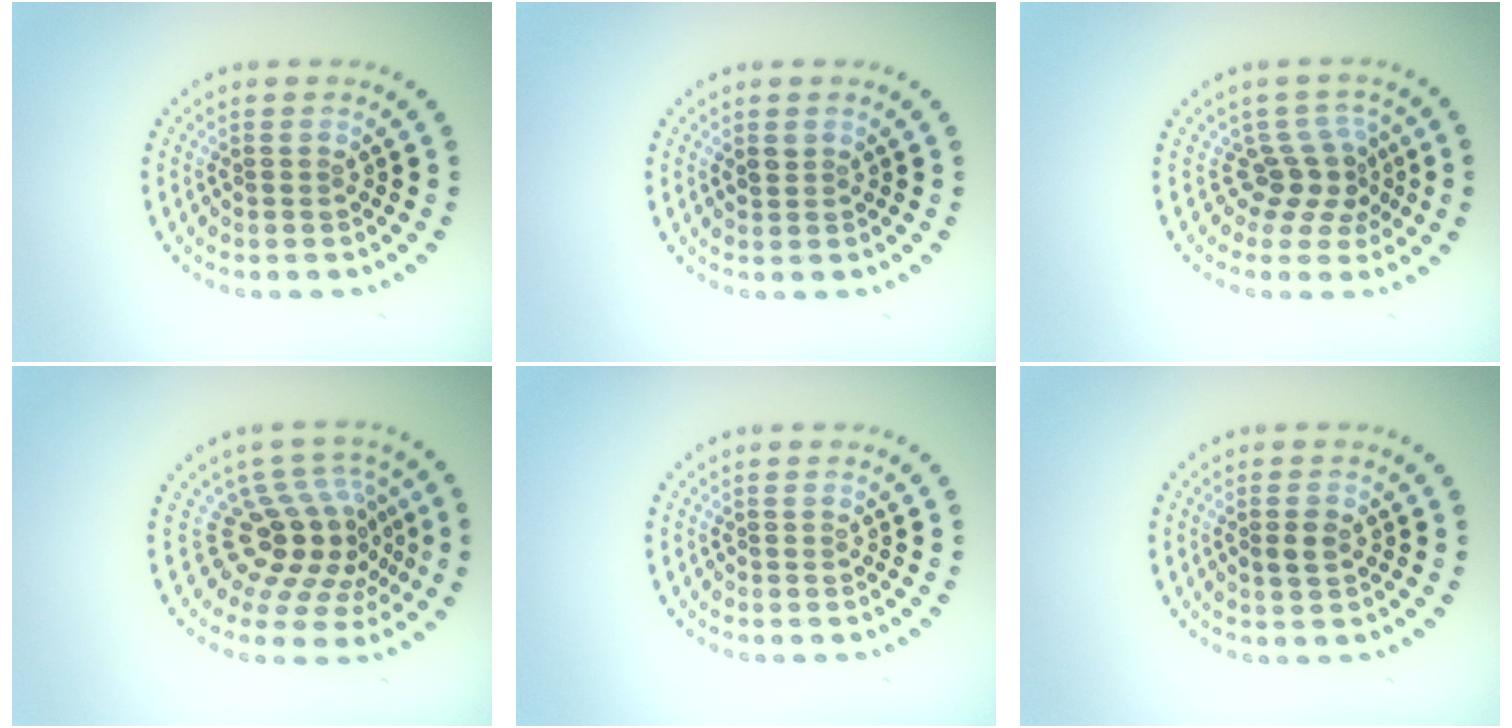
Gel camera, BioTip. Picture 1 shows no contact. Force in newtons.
{"total": 1.0, "press": 0.8, "slide": 0.5}
{"total": 2.9, "press": 2.0, "slide": 2.1}
{"total": 5.1, "press": 3.6, "slide": 3.5}
{"total": 0.0}
{"total": 1.5, "press": 1.5, "slide": 0.1}